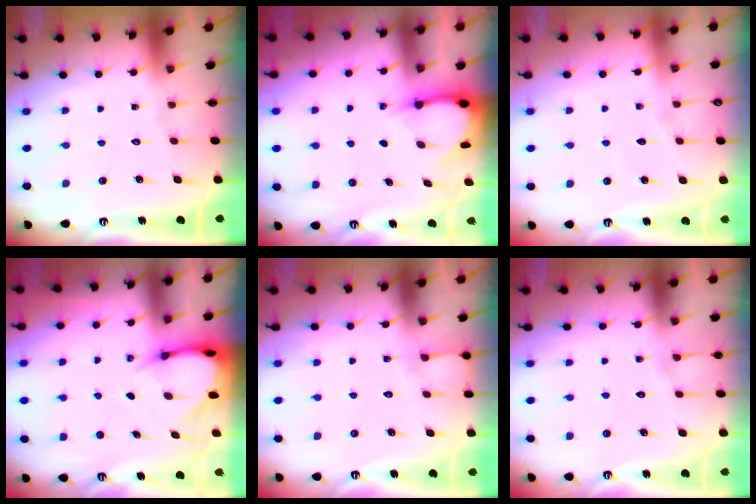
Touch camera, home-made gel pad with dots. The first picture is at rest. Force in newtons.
{"total": 3.3, "press": 3.3, "slide": 0.3}
{"total": 3.7, "press": 3.7, "slide": 0.5}
{"total": 3.9, "press": 3.9, "slide": 0.3}
{"total": 4.4, "press": 4.4, "slide": 0.5}
{"total": 2.9, "press": 2.9, "slide": 0.2}